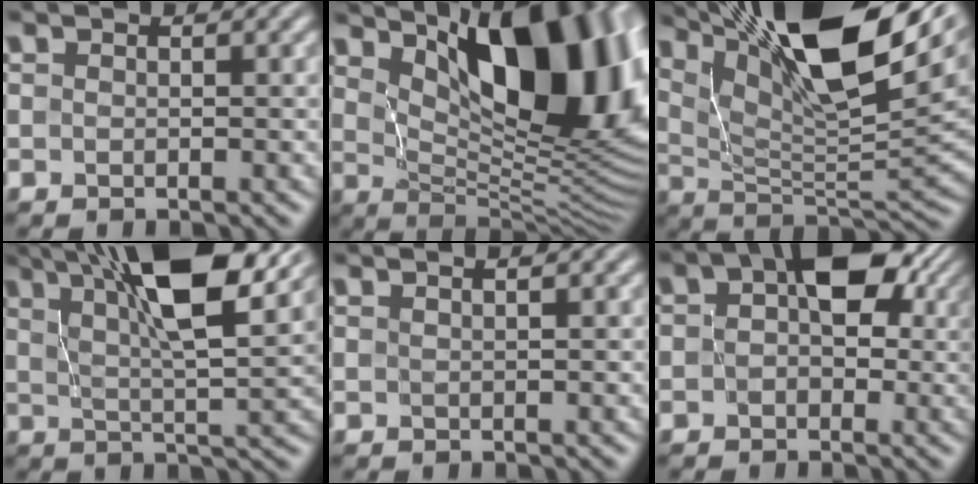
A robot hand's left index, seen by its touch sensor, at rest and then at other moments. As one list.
[{"total": 13.9, "force": [5.2, 6.0, 11.4], "torque": [-0.157, 0.003, 0.091]}, {"total": 15.7, "force": [9.4, 4.1, 11.9], "torque": [-0.203, 0.016, 0.167]}, {"total": 11.1, "force": [5.6, 2.3, 9.3], "torque": [-0.151, 0.015, 0.091]}, {"total": 0.9, "force": [0.8, -0.1, 0.5], "torque": [-0.017, 0.001, 0.009]}, {"total": 8.3, "force": [2.3, 5.0, 6.2], "torque": [-0.072, 0.023, 0.020]}]